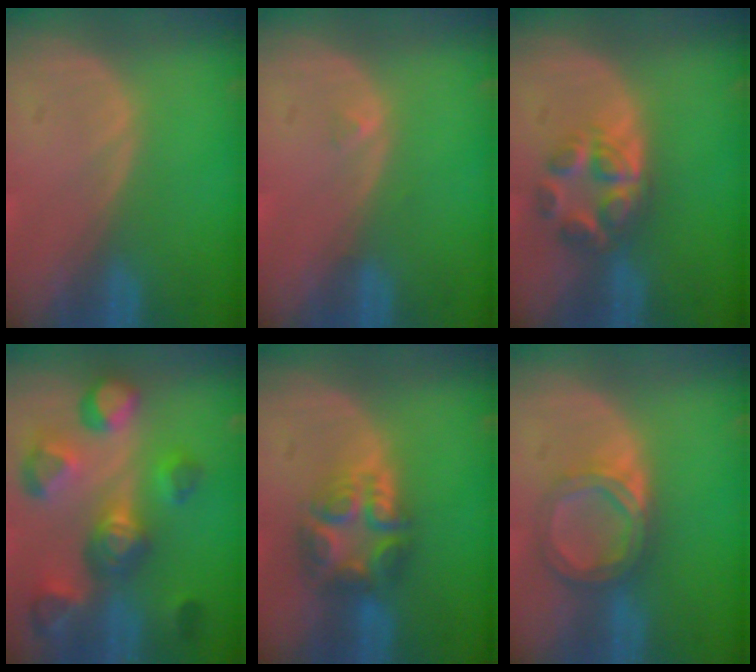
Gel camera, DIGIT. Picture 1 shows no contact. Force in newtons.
{"total": 0.5, "press": 0.5, "slide": 0.2}
{"total": 6.0, "press": 5.5, "slide": 2.2}
{"total": 11.1, "press": 10.1, "slide": 4.6}
{"total": 7.8, "press": 6.7, "slide": 4.1}
{"total": 5.6, "press": 5.3, "slide": 2.0}